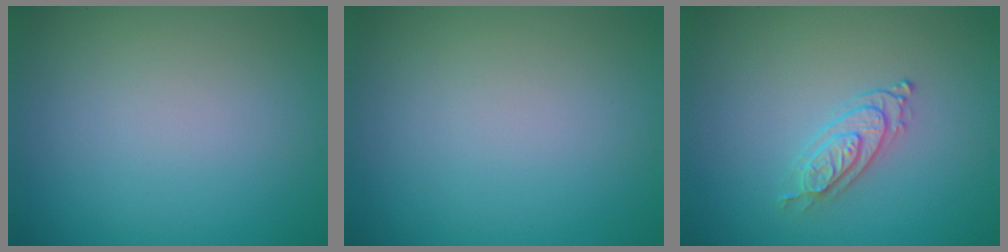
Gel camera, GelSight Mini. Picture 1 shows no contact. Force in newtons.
{"total": 0.0}
{"total": 2.3, "press": 2.1, "slide": 0.9}